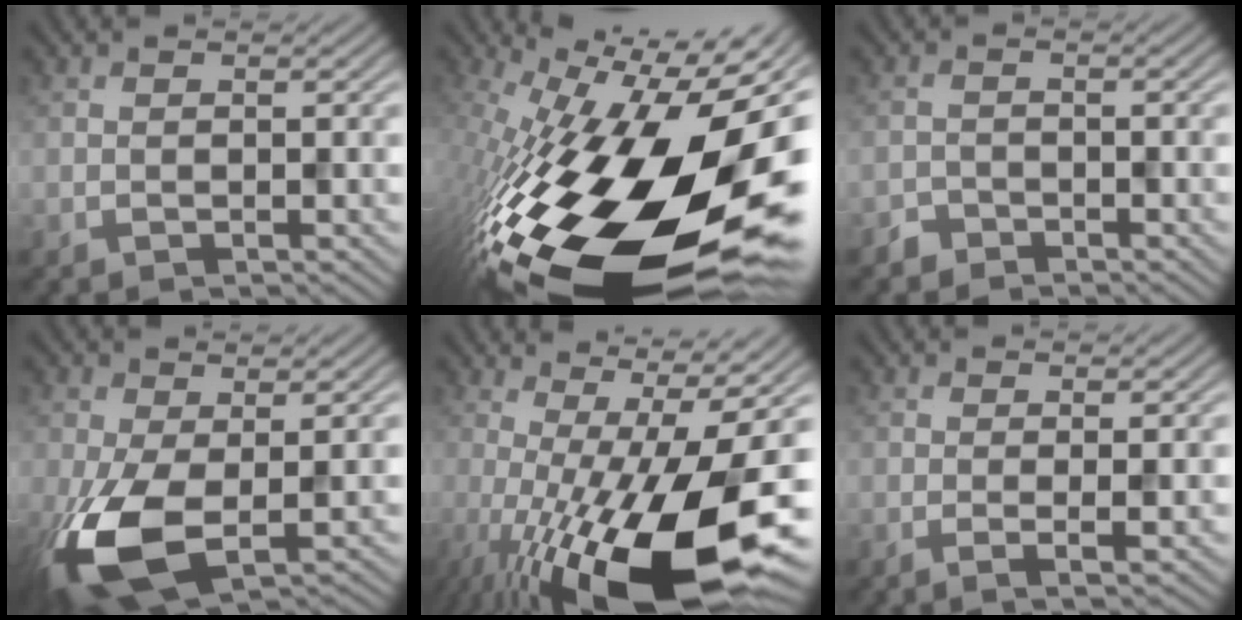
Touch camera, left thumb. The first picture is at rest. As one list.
[{"total": 21.3, "force": [-5.6, 10.2, 17.8], "torque": [-0.354, -0.052, -0.084]}, {"total": 1.6, "force": [-1.4, 0.6, -0.5], "torque": [0.012, -0.001, -0.028]}, {"total": 10.1, "force": [-2.4, 5.2, 8.2], "torque": [-0.200, -0.021, -0.041]}, {"total": 20.1, "force": [-6.5, 5.9, 18.1], "torque": [-0.271, -0.011, -0.110]}, {"total": 2.1, "force": [0.2, 0.4, 2.0], "torque": [-0.033, 0.001, 0.001]}]